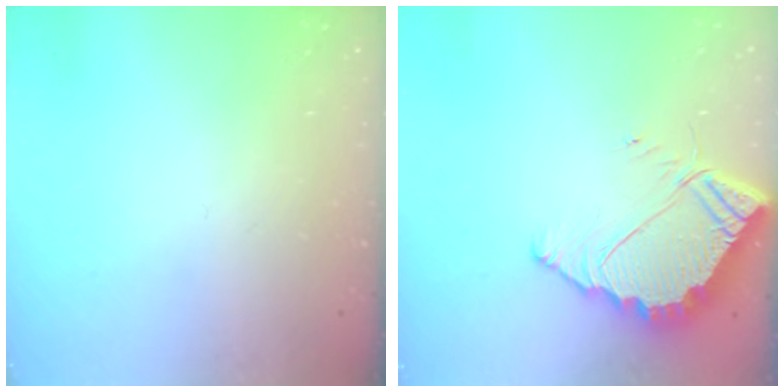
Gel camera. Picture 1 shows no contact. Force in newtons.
{"total": 6.8, "press": 6.8, "slide": 0.4}